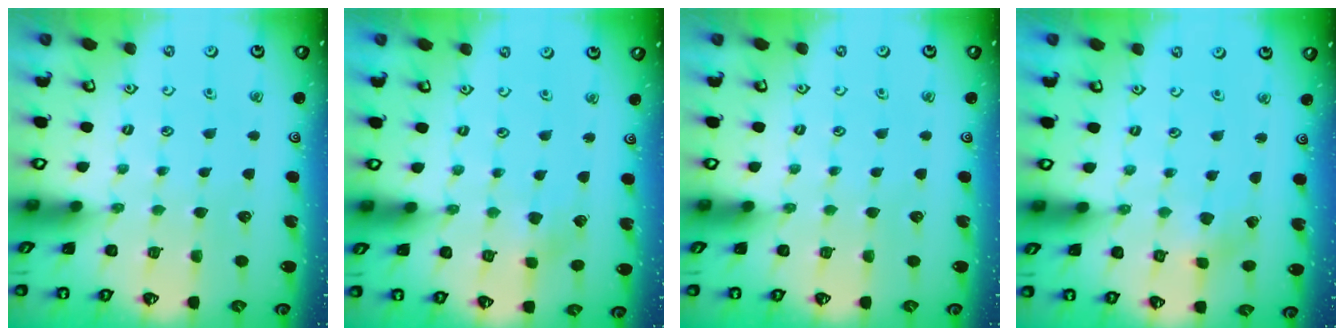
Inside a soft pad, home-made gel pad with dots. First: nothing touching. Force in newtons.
{"total": 2.6, "press": 2.6, "slide": 0.5}
{"total": 0.0}
{"total": 0.7, "press": 0.7, "slide": 0.1}